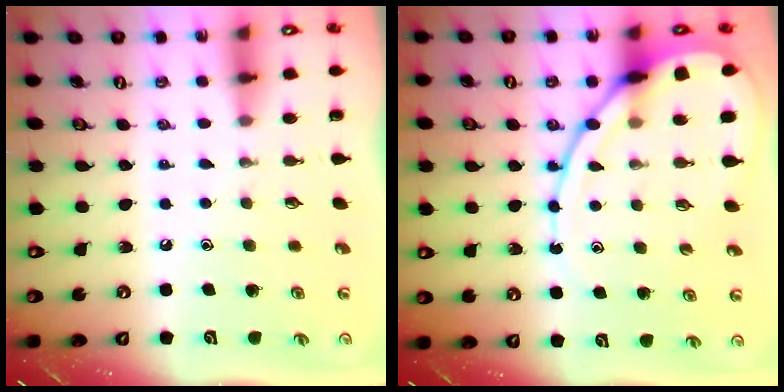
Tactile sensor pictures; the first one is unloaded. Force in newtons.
{"total": 13.1, "press": 13.1, "slide": 1.2}